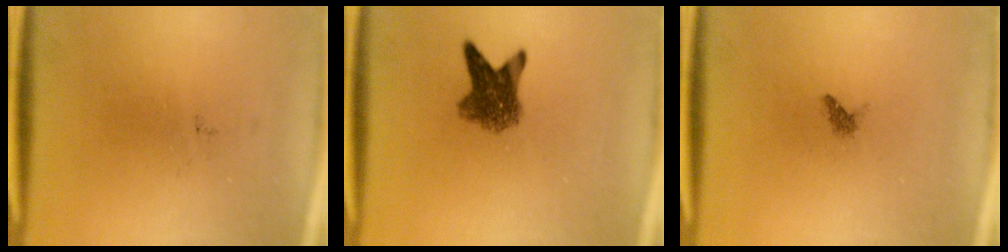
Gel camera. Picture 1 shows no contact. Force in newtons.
{"total": 5.7}
{"total": 0.7}